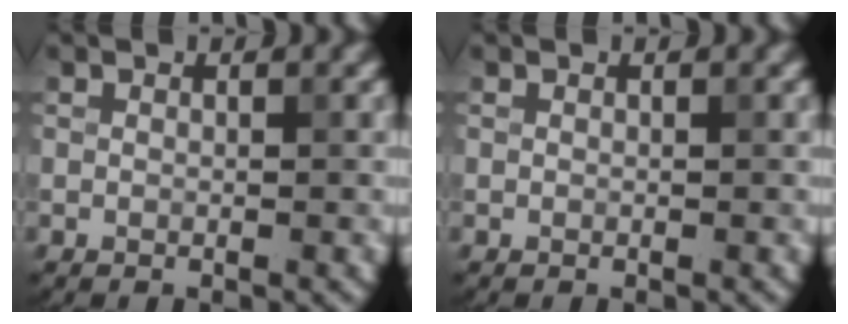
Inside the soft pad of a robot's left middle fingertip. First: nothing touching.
{"total": 0.0}